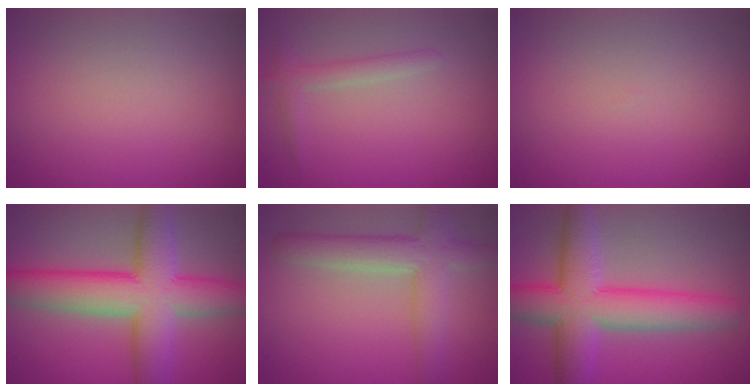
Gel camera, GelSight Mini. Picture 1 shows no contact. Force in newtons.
{"total": 1.6, "press": 1.6, "slide": 0.1}
{"total": 0.0}
{"total": 9.7, "press": 9.7, "slide": 0.2}
{"total": 5.0, "press": 4.9, "slide": 0.3}
{"total": 8.2, "press": 8.2, "slide": 0.3}